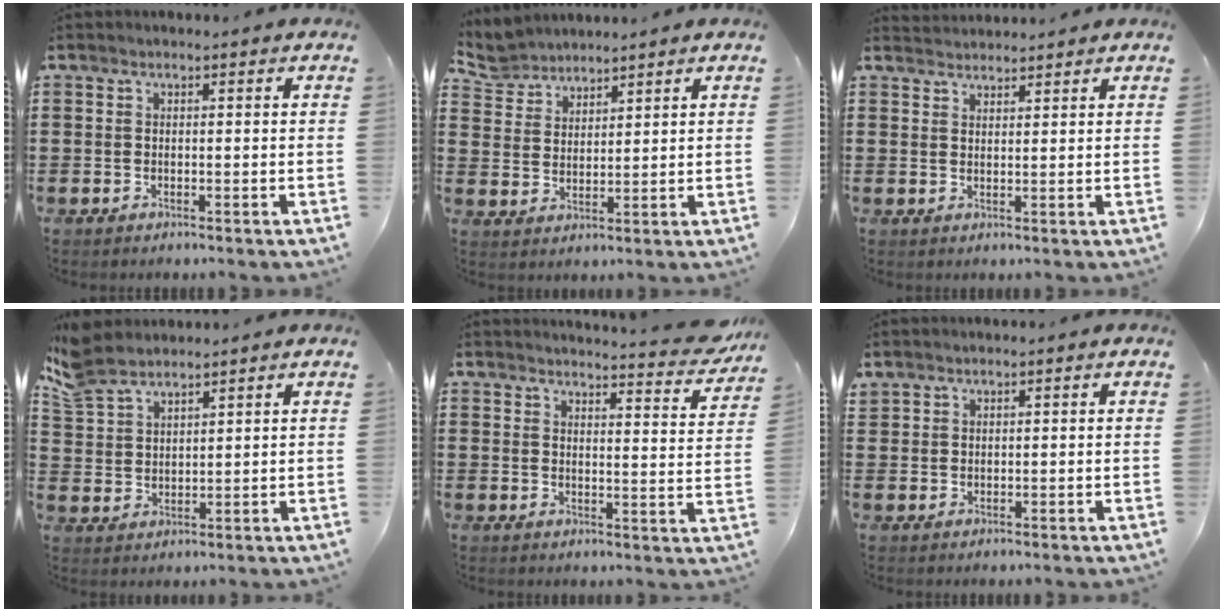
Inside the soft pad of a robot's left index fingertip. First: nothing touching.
{"total": 4.5, "force": [4.3, 1.2, -0.1], "torque": [-0.019, -0.012, 0.081]}
{"total": 2.0, "force": [1.9, 0.1, -0.3], "torque": [0.001, -0.001, 0.039]}
{"total": 5.8, "force": [5.0, 2.3, 2.0], "torque": [-0.060, -0.004, 0.095]}
{"total": 4.4, "force": [4.2, -0.3, 1.4], "torque": [-0.027, -0.033, 0.069]}
{"total": 1.4, "force": [1.3, 0.6, 0.1], "torque": [-0.005, 0.000, 0.027]}